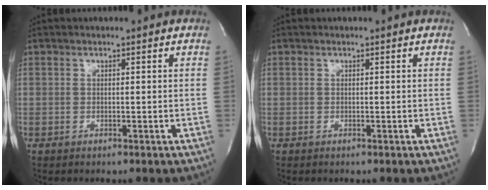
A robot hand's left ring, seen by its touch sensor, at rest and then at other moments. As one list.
[{"total": 0.0}]